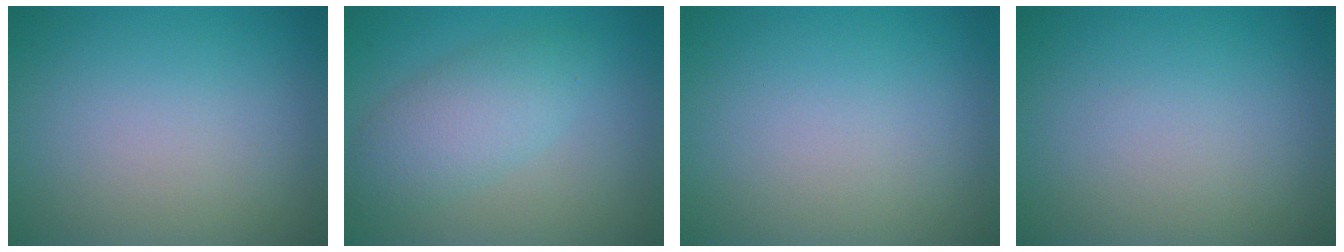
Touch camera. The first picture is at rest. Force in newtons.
{"total": 4.2, "press": 4.2, "slide": 0.1}
{"total": 0.0}
{"total": 0.0}